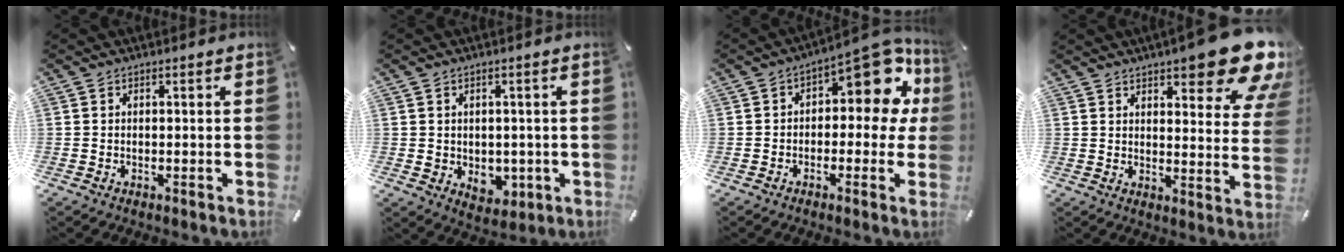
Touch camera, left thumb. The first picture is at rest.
{"total": 4.6, "force": [0.1, 4.2, 1.8], "torque": [-0.003, -0.002, 0.002]}
{"total": 12.9, "force": [5.2, 6.4, 9.8], "torque": [-0.128, -0.038, 0.088]}
{"total": 15.9, "force": [10.9, 5.0, 10.4], "torque": [-0.137, -0.081, 0.182]}